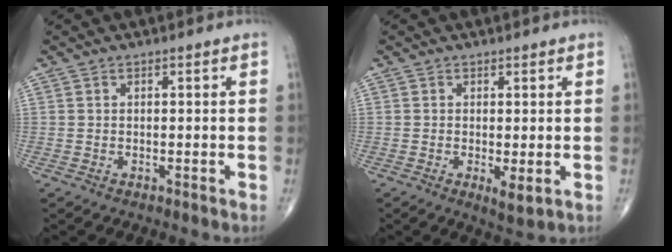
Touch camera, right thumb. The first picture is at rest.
{"total": 3.0, "force": [-0.5, 0.9, 2.8], "torque": [-0.047, -0.011, -0.008]}